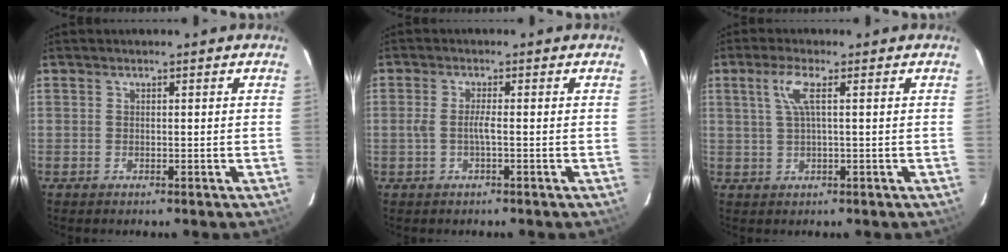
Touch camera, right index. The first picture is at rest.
{"total": 2.3, "force": [-0.6, -0.2, 2.2], "torque": [-0.043, 0.001, -0.012]}
{"total": 4.0, "force": [1.2, 0.0, 3.8], "torque": [-0.079, 0.004, 0.026]}